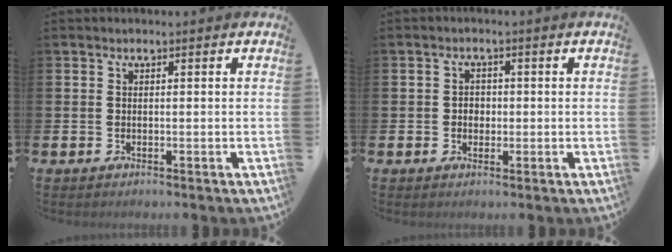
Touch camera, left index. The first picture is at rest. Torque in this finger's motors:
{"motor_torque": [-0.04, 0.09, 0.02, 0.01]}